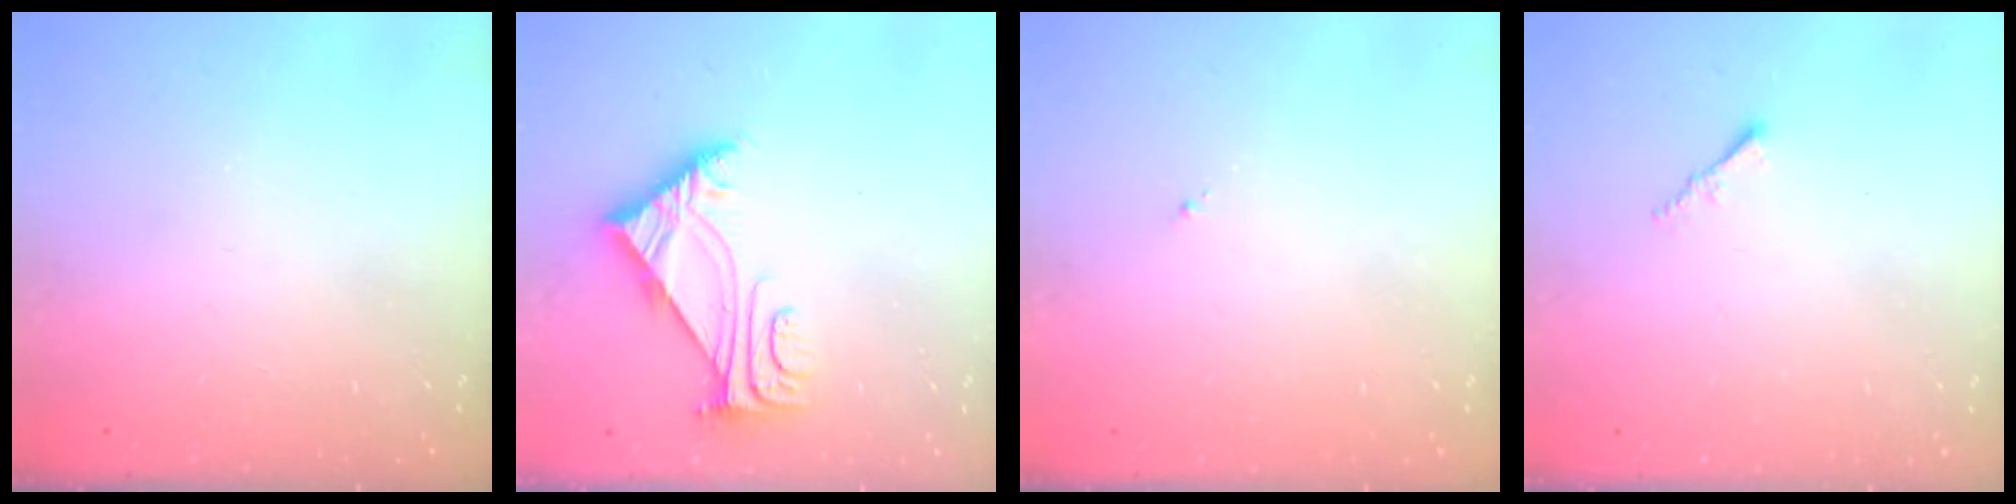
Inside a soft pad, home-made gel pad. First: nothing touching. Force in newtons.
{"total": 5.9, "press": 5.8, "slide": 1.1}
{"total": 0.8, "press": 0.7, "slide": 0.3}
{"total": 1.0, "press": 1.0, "slide": 0.4}